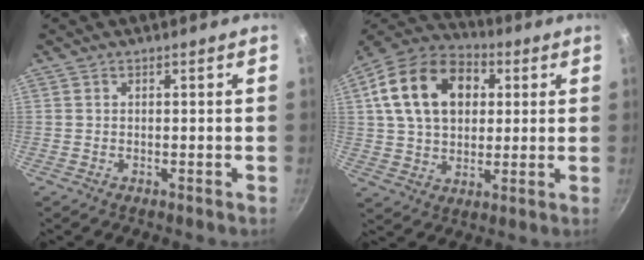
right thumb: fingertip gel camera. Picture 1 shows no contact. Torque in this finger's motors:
{"motor_torque": [-1.00, 2.39, 0.89, -0.16, 0.19]}